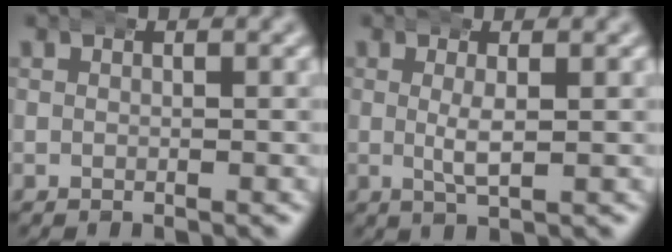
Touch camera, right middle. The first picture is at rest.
{"total": 1.8, "force": [0.3, 0.1, 1.8], "torque": [-0.040, -0.013, 0.013]}